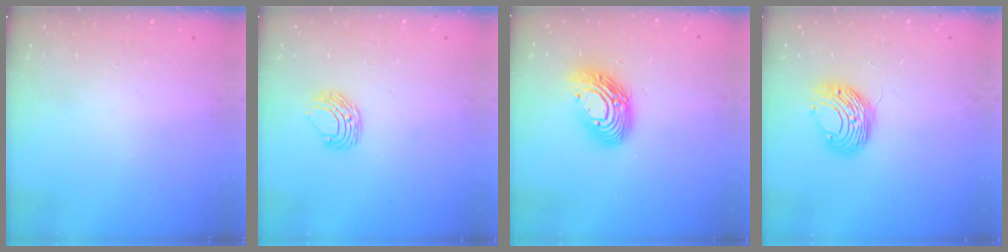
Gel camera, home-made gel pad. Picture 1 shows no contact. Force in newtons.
{"total": 7.1, "press": 7.0, "slide": 0.7}
{"total": 14.9, "press": 14.9, "slide": 1.3}
{"total": 10.1, "press": 10.1, "slide": 0.7}